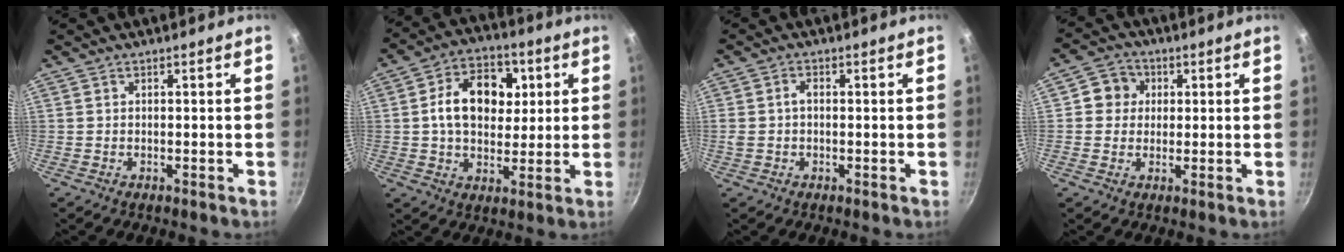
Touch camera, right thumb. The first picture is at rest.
{"total": 14.0, "force": [2.5, 9.7, 9.8], "torque": [-0.125, 0.007, 0.036]}
{"total": 2.8, "force": [-0.1, 2.0, 2.0], "torque": [-0.042, 0.009, -0.001]}
{"total": 5.9, "force": [1.0, 5.5, 1.9], "torque": [-0.003, 0.008, 0.007]}